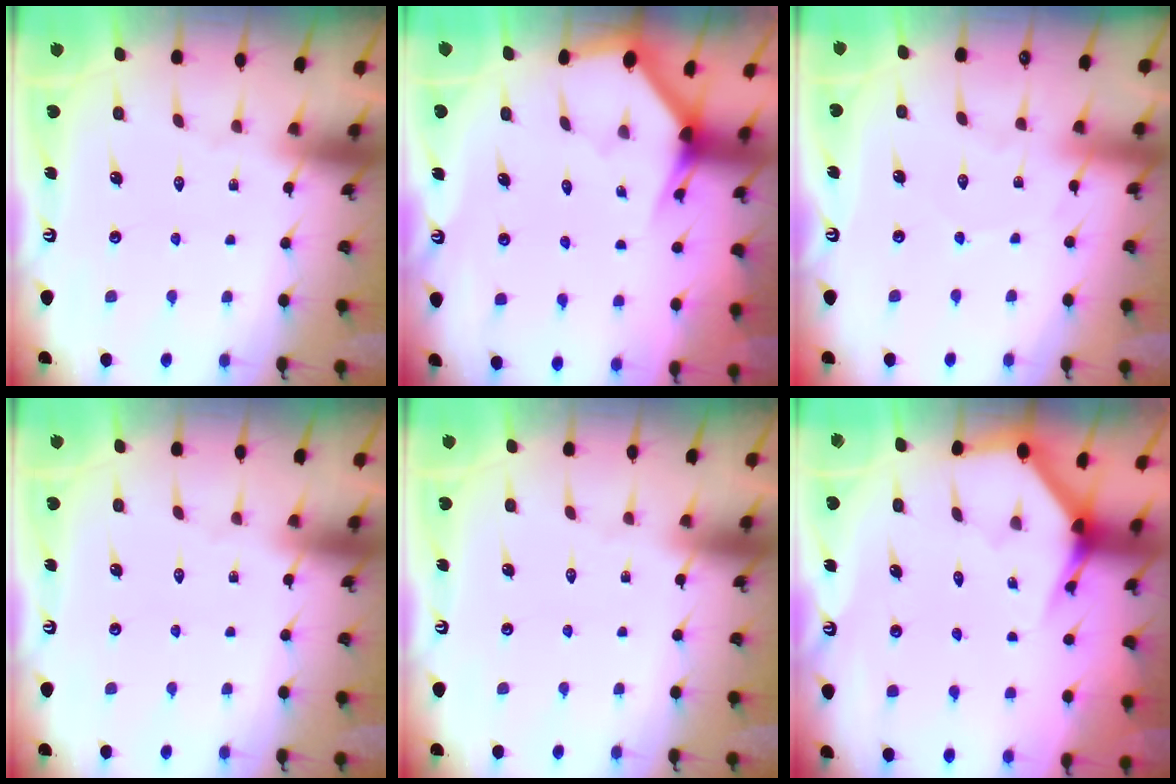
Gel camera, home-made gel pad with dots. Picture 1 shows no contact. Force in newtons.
{"total": 2.9, "press": 2.9, "slide": 0.1}
{"total": 2.5, "press": 2.5, "slide": 0.3}
{"total": 0.0}
{"total": 0.0}
{"total": 3.9, "press": 3.9, "slide": 0.3}